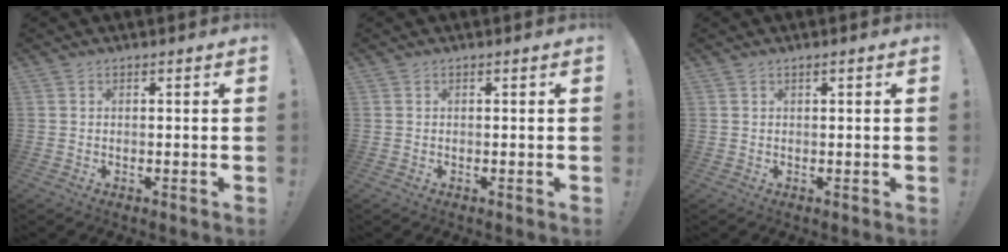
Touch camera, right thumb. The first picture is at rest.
{"total": 0.0}
{"total": 1.0, "force": [0.5, -0.1, 0.8], "torque": [-0.023, 0.002, 0.008]}